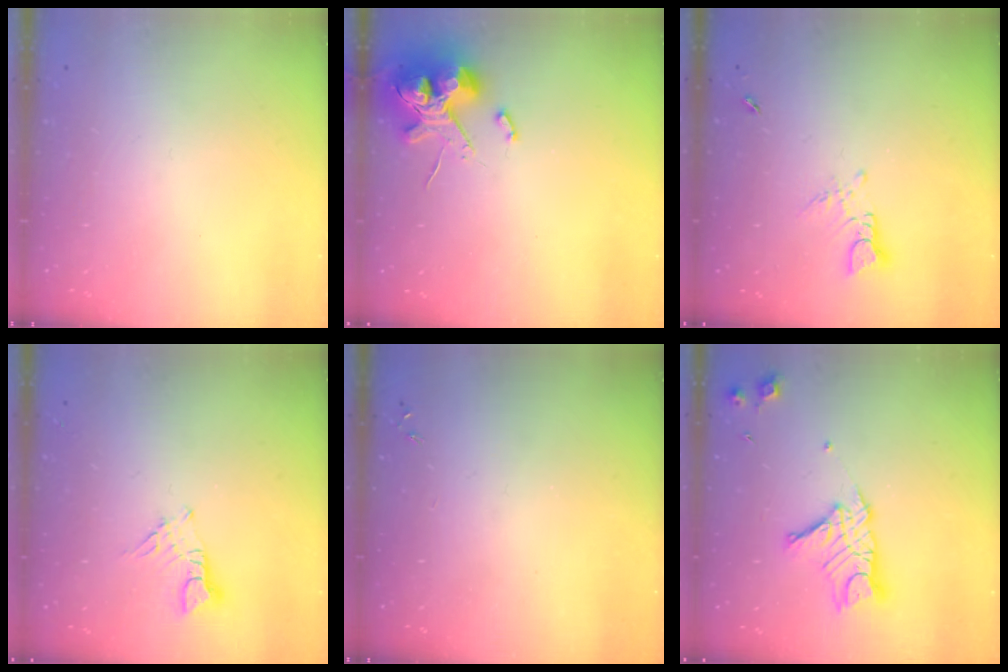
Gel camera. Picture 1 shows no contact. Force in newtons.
{"total": 11.4, "press": 11.3, "slide": 1.8}
{"total": 3.1, "press": 3.0, "slide": 0.3}
{"total": 3.3, "press": 3.3, "slide": 0.3}
{"total": 0.0}
{"total": 11.9, "press": 11.9, "slide": 1.2}